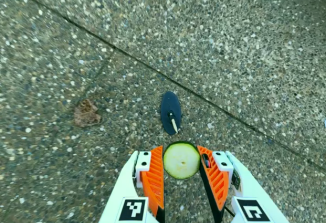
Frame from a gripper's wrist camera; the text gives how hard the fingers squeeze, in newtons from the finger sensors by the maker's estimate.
{"total": 7.1, "left": 6.9, "right": 7.4}